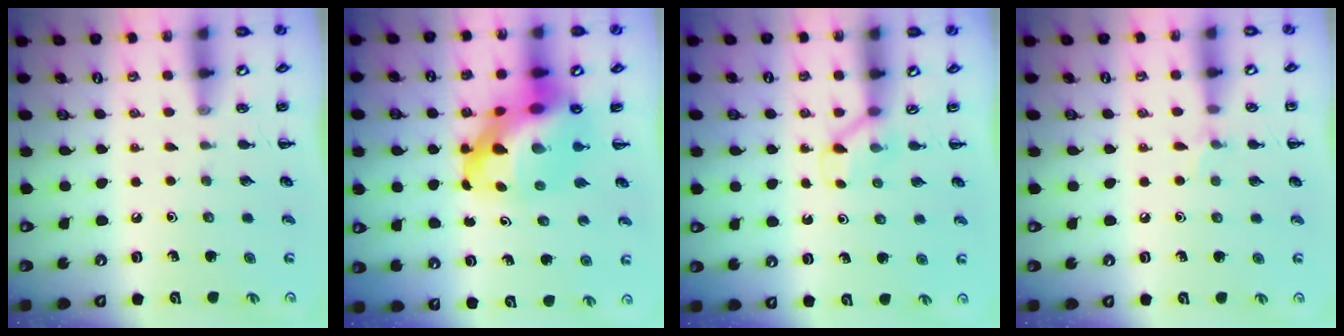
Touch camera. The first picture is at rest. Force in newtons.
{"total": 13.8, "press": 13.3, "slide": 3.6}
{"total": 3.0, "press": 2.8, "slide": 1.1}
{"total": 4.4, "press": 4.1, "slide": 1.5}